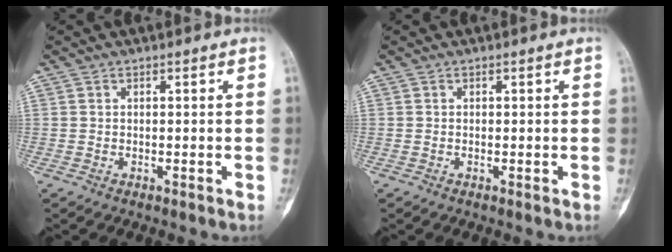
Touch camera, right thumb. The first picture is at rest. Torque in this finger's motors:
{"motor_torque": [-0.46, 0.30, 0.24, 0.24, -0.01]}